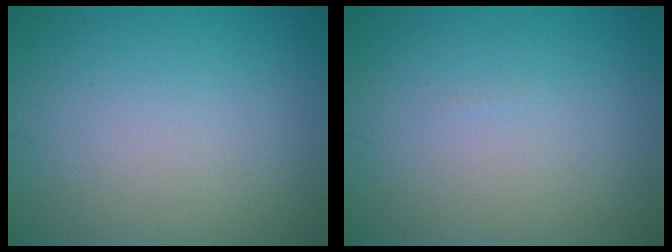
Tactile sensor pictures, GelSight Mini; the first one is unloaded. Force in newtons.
{"total": 0.0}